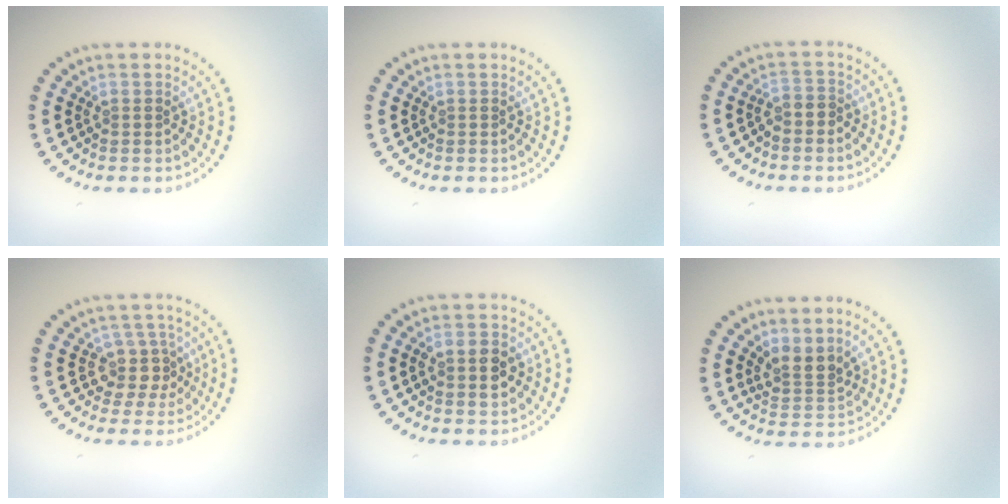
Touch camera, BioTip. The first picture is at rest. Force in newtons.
{"total": 0.0}
{"total": 1.2, "press": 0.8, "slide": 0.8}
{"total": 2.7, "press": 2.1, "slide": 1.7}
{"total": 3.3, "press": 3.3, "slide": 0.2}
{"total": 2.6, "press": 1.9, "slide": 1.7}